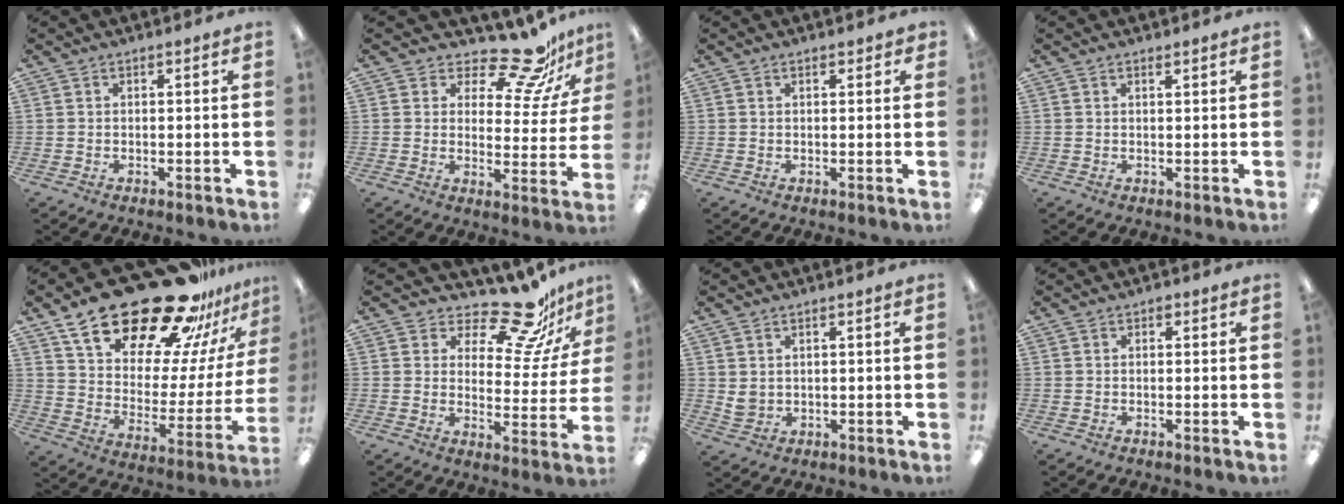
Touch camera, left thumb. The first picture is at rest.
{"total": 14.6, "force": [12.2, 4.4, 6.7], "torque": [-0.106, -0.091, 0.211]}
{"total": 1.5, "force": [1.0, 0.8, 0.8], "torque": [-0.009, -0.001, 0.016]}
{"total": 0.9, "force": [0.8, 0.2, 0.4], "torque": [-0.009, 0.000, 0.015]}
{"total": 29.2, "force": [21.9, 12.2, 15.0], "torque": [-0.228, -0.148, 0.385]}
{"total": 16.2, "force": [13.3, 5.1, 7.8], "torque": [-0.123, -0.099, 0.225]}
{"total": 2.8, "force": [1.5, 2.1, 1.0], "torque": [-0.014, -0.003, 0.027]}
{"total": 0.9, "force": [0.5, 0.6, 0.5], "torque": [-0.002, 0.000, 0.006]}